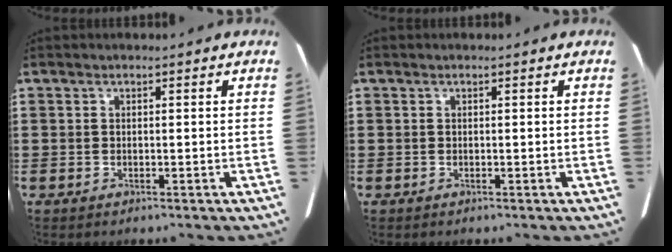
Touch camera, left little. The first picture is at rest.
{"total": 0.0}